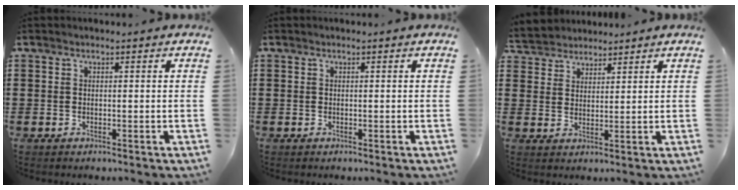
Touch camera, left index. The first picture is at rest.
{"total": 0.0}
{"total": 3.1, "force": [2.8, 1.0, -0.6], "torque": [-0.002, -0.005, 0.054]}